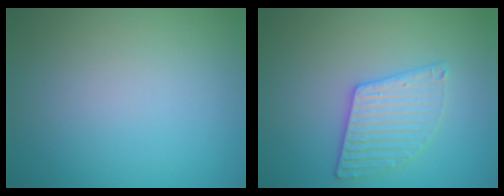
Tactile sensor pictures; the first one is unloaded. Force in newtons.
{"total": 3.2, "press": 3.1, "slide": 0.6}